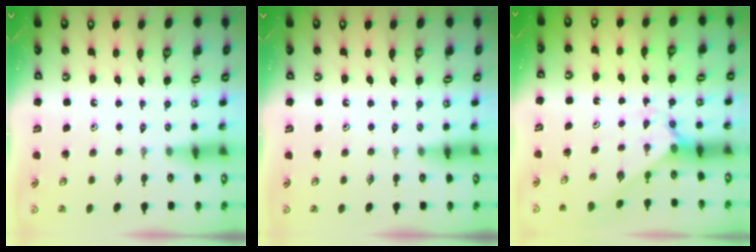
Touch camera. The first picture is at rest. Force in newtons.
{"total": 0.0}
{"total": 1.9, "press": 1.9, "slide": 0.2}